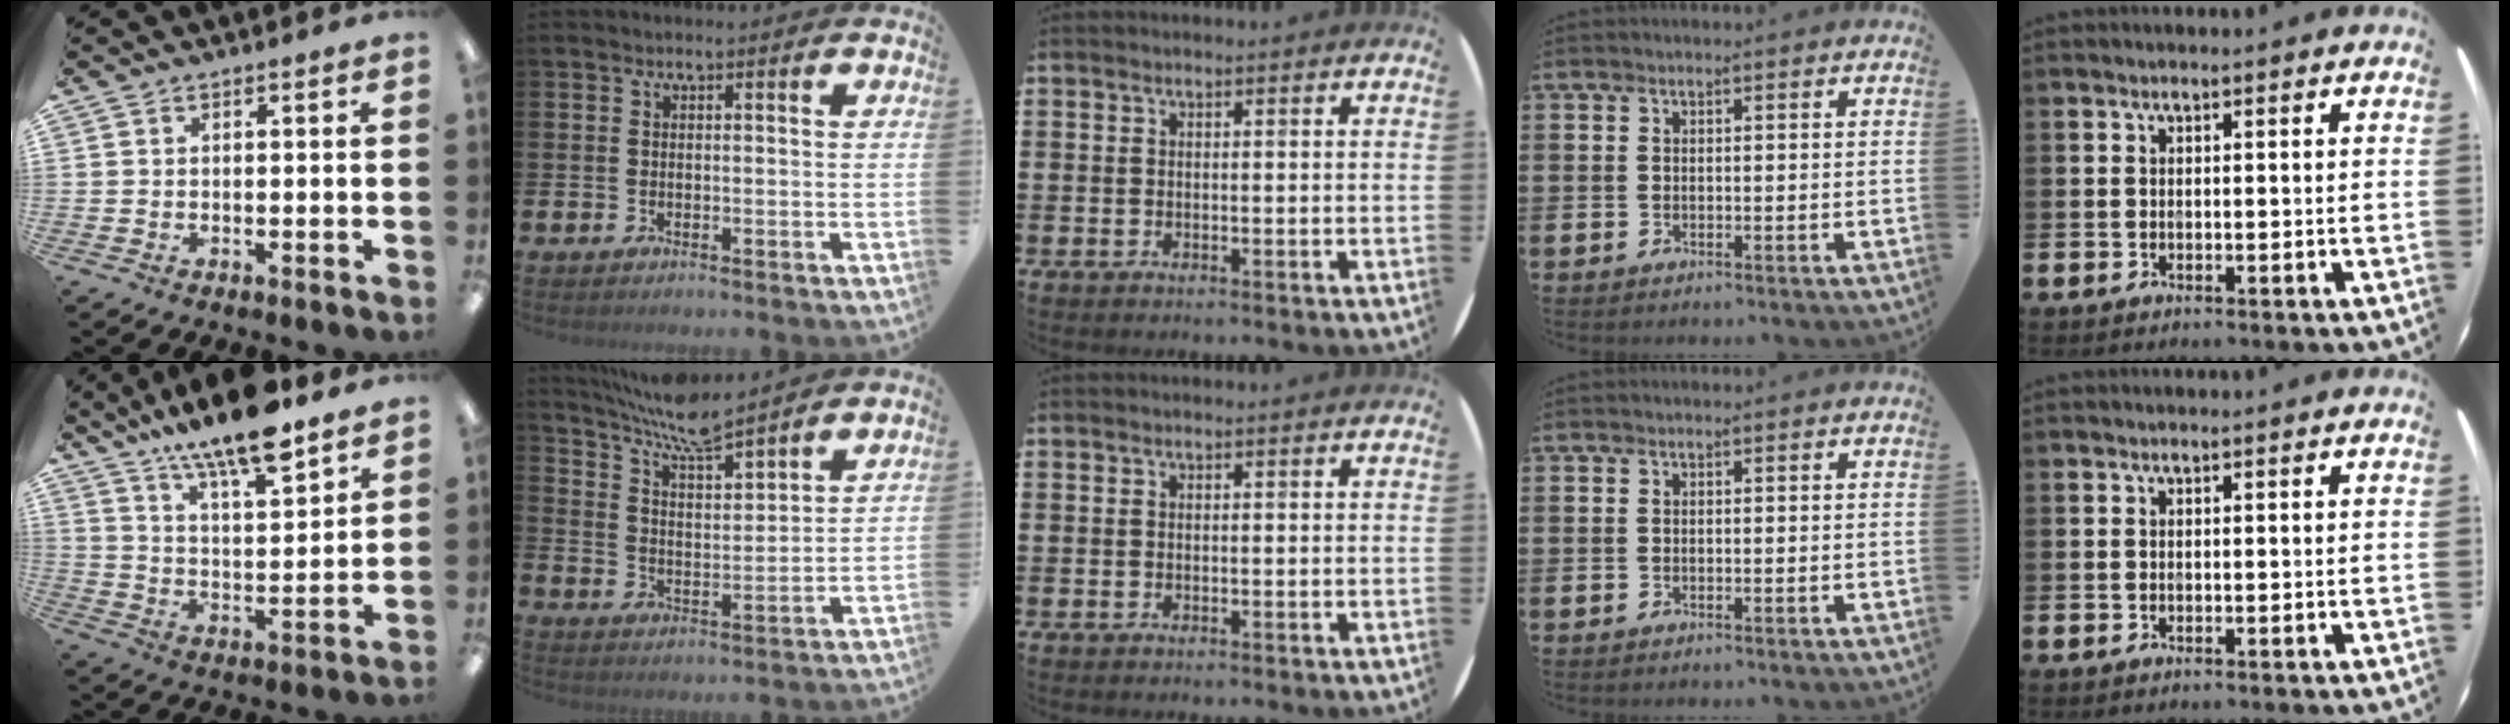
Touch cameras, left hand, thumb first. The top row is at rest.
{"thumb": {"total": 14.9, "force": [11.9, 3.9, 8.1], "torque": [-0.140, -0.071, 0.204]}, "index": {"total": 8.0, "force": [7.5, 0.7, 2.6], "torque": [-0.077, -0.045, 0.136]}}